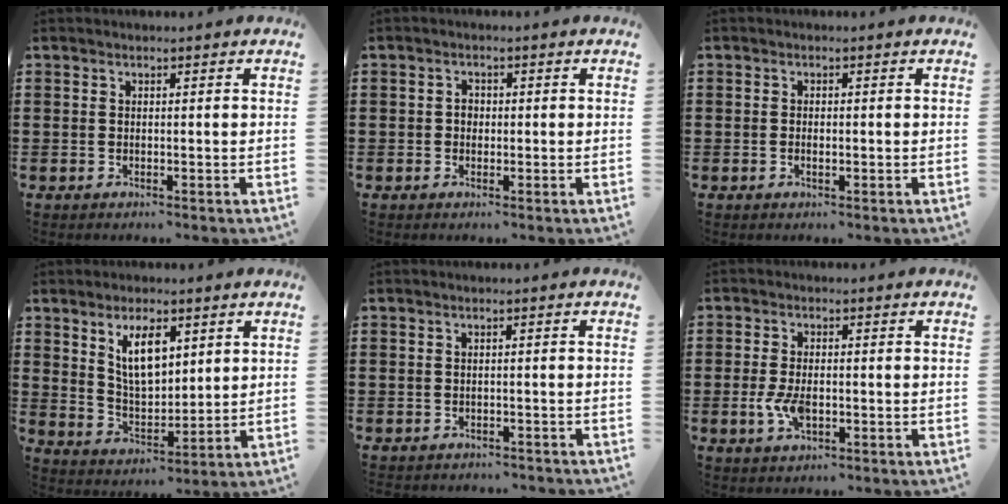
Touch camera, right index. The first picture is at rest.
{"total": 1.4, "force": [-0.2, 1.1, 0.7], "torque": [-0.017, 0.004, -0.005]}
{"total": 1.1, "force": [-0.3, 0.4, 1.0], "torque": [-0.017, -0.002, -0.005]}
{"total": 7.6, "force": [3.5, 3.6, 5.8], "torque": [-0.111, 0.003, 0.059]}
{"total": 1.2, "force": [-1.2, 0.2, 0.0], "torque": [-0.005, 0.002, -0.026]}
{"total": 4.4, "force": [-1.0, 2.1, 3.7], "torque": [-0.086, -0.006, -0.021]}